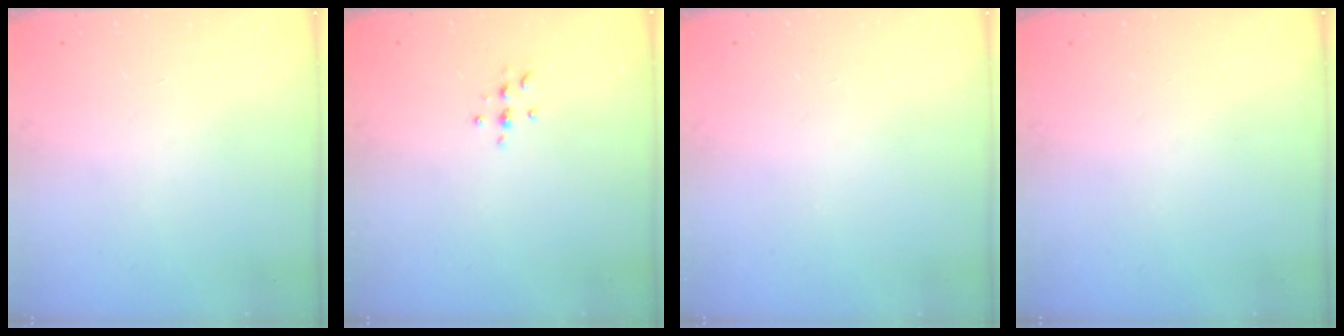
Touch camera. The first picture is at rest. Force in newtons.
{"total": 3.0, "press": 3.0, "slide": 0.4}
{"total": 0.0}
{"total": 0.0}